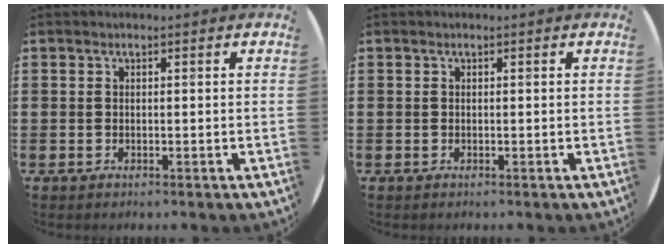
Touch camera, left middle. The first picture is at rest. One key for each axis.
{"total": 0.0}